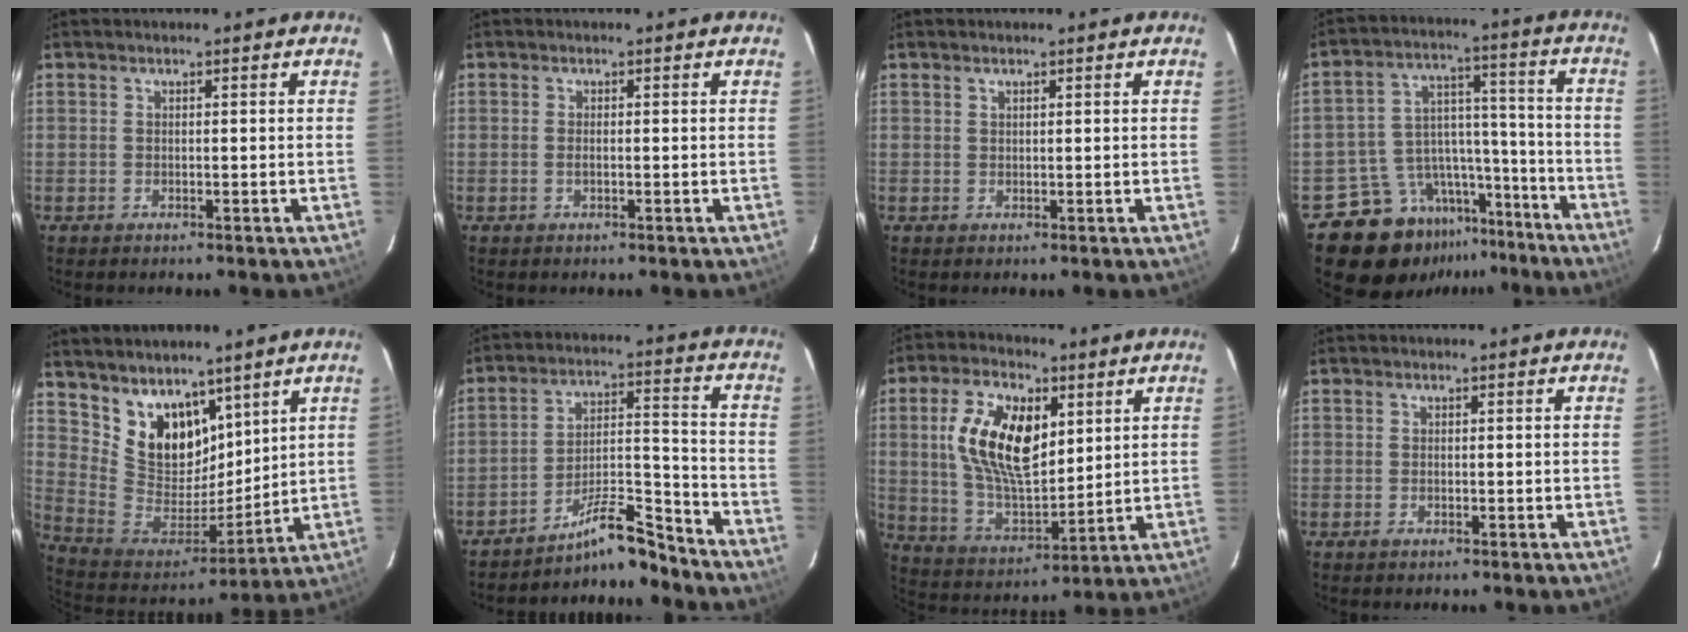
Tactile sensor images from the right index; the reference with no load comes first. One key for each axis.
{"total": 1.1, "fx": -0.2, "fy": 0.2, "fz": 1.0, "tx": -0.022, "ty": 0.001, "tz": -0.005}
{"total": 0.5, "fx": 0.5, "fy": 0.2, "fz": 0.2, "tx": -0.003, "ty": 0.002, "tz": 0.009}
{"total": 15.8, "fx": -12.7, "fy": 9.0, "fz": 2.9, "tx": -0.063, "ty": 0.065, "tz": -0.182}
{"total": 10.2, "fx": 7.0, "fy": 6.5, "fz": 3.4, "tx": -0.057, "ty": -0.003, "tz": 0.147}
{"total": 10.6, "fx": -9.9, "fy": 1.3, "fz": 3.5, "tx": -0.067, "ty": 0.034, "tz": -0.167}
{"total": 16.6, "fx": 4.8, "fy": 8.6, "fz": 13.4, "tx": -0.256, "ty": 0.011, "tz": 0.100}
{"total": 0.6, "fx": -0.2, "fy": 0.3, "fz": 0.5, "tx": -0.009, "ty": 0.000, "tz": -0.005}